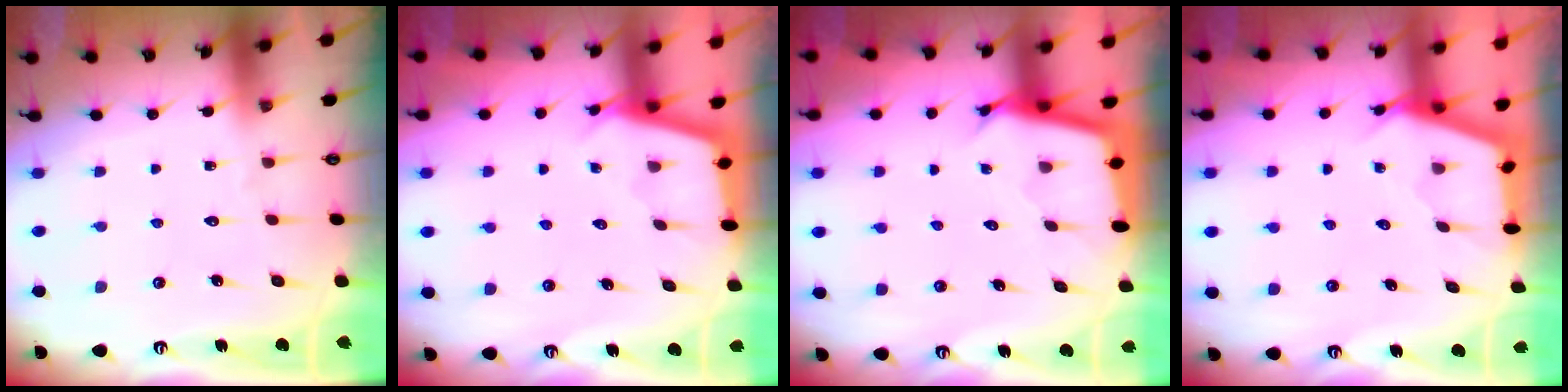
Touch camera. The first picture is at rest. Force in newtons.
{"total": 2.9, "press": 2.9, "slide": 0.3}
{"total": 2.7, "press": 2.7, "slide": 0.1}
{"total": 3.0, "press": 3.0, "slide": 0.4}